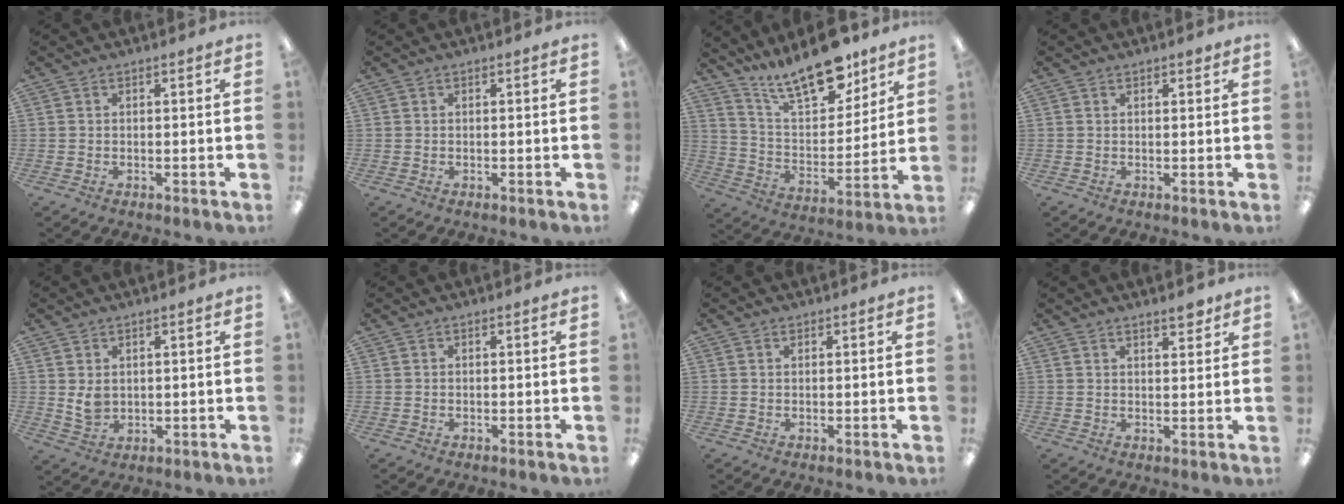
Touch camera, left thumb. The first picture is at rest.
{"total": 0.0}
{"total": 18.5, "force": [14.6, 6.3, 9.4], "torque": [-0.165, -0.091, 0.253]}
{"total": 1.2, "force": [1.0, 0.3, 0.8], "torque": [-0.008, -0.003, 0.015]}
{"total": 4.3, "force": [1.4, 3.1, 2.6], "torque": [-0.051, -0.009, 0.022]}
{"total": 0.0}
{"total": 0.5, "force": [0.4, 0.2, 0.3], "torque": [-0.007, 0.001, 0.007]}
{"total": 3.8, "force": [3.1, 1.0, 1.9], "torque": [-0.018, -0.019, 0.049]}